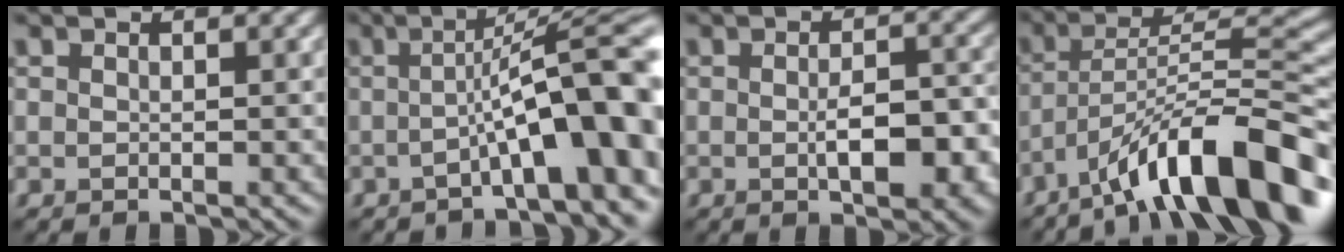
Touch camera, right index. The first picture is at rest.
{"total": 11.8, "force": [-2.2, 2.1, 11.4], "torque": [-0.150, 0.029, -0.033]}
{"total": 5.4, "force": [-1.1, 2.1, 4.8], "torque": [-0.078, -0.005, -0.012]}
{"total": 12.3, "force": [-7.6, 3.0, 9.2], "torque": [-0.126, 0.021, -0.133]}